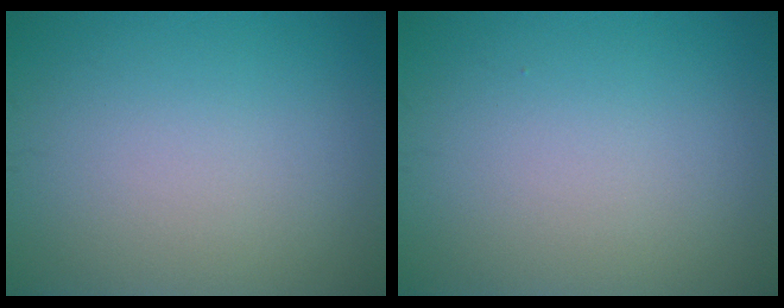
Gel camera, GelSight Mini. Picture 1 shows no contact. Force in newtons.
{"total": 0.0}